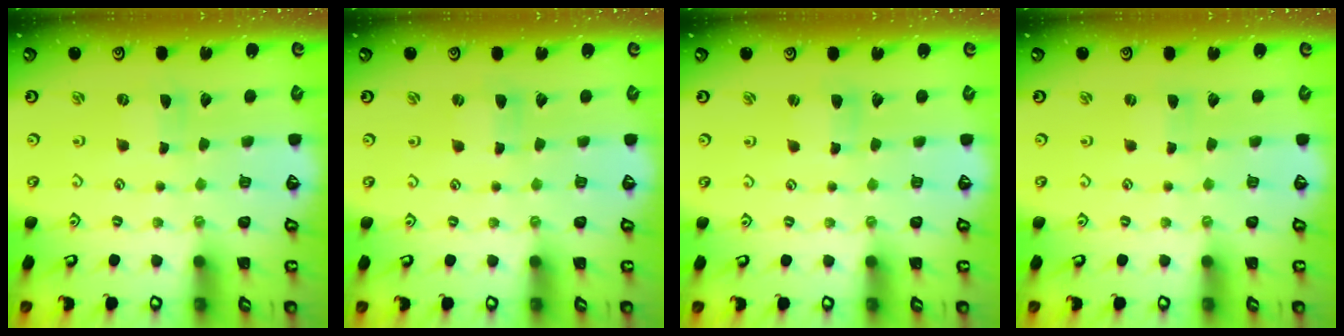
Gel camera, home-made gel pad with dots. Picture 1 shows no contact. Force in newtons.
{"total": 0.0}
{"total": 1.3, "press": 1.3, "slide": 0.1}
{"total": 0.0}